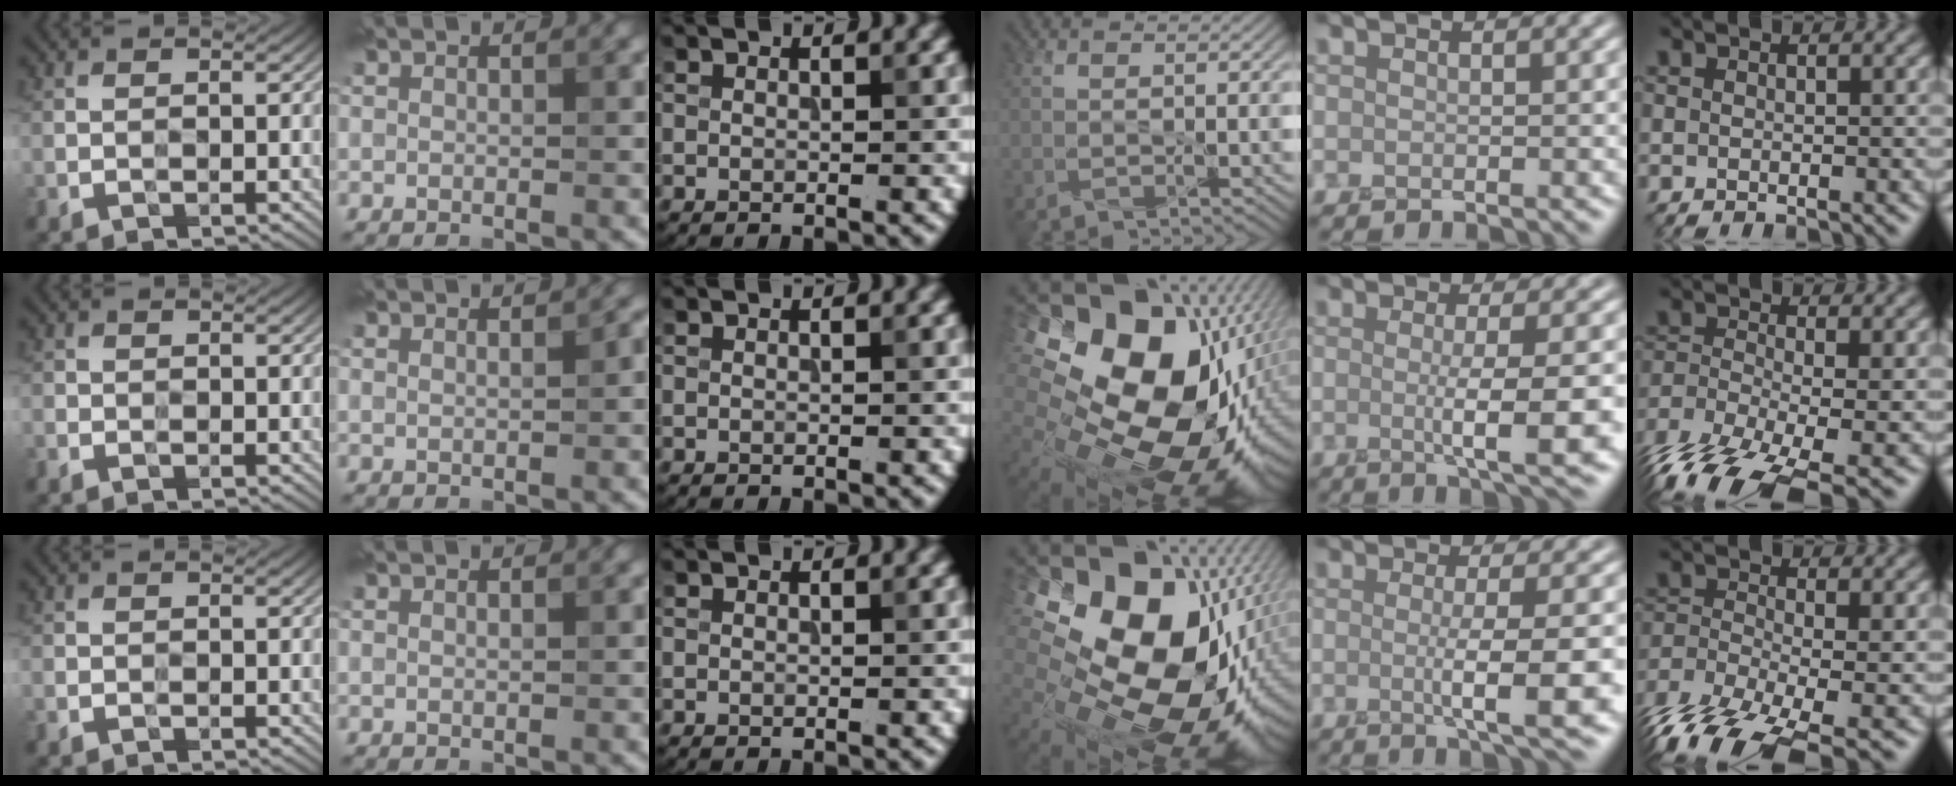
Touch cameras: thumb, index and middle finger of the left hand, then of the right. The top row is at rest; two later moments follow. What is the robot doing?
{"motion": "peel", "object": "tape"}